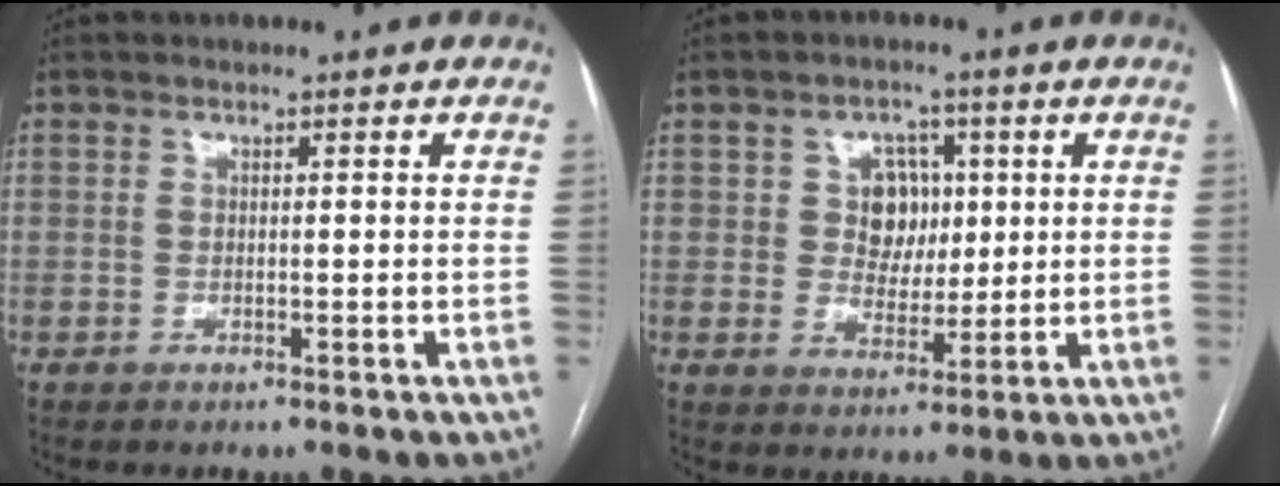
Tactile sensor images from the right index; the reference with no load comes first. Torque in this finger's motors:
{"motor_torque": [0.16, 0.03, 0.07, 0.02]}